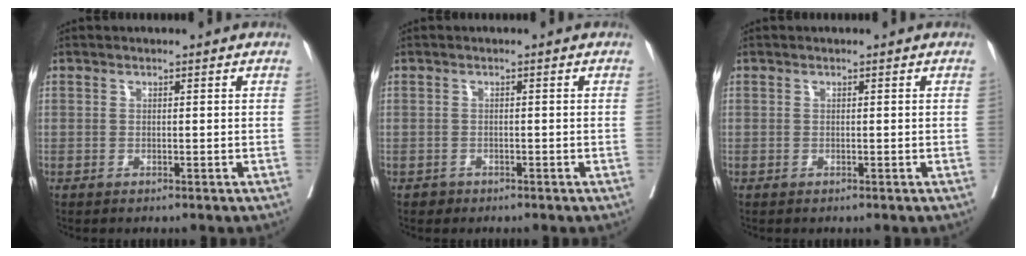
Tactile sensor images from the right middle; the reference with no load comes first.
{"total": 0.9, "force": [-0.6, 0.6, -0.1], "torque": [-0.001, 0.003, -0.011]}
{"total": 0.0}